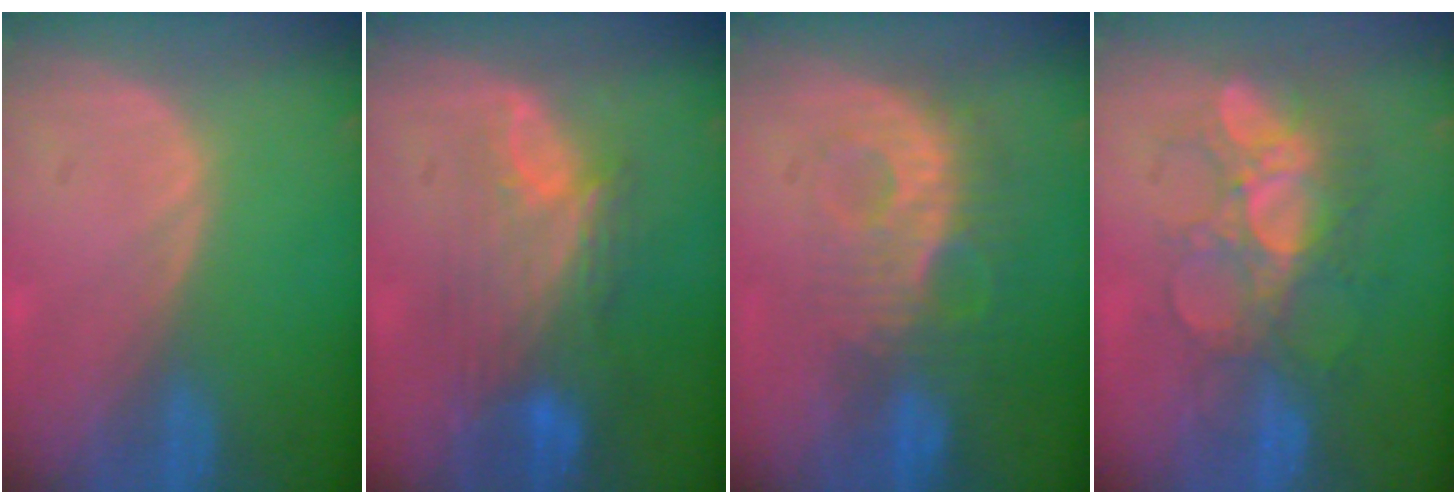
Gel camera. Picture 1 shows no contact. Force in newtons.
{"total": 9.2, "press": 8.0, "slide": 4.5}
{"total": 9.3, "press": 8.3, "slide": 4.2}
{"total": 9.2, "press": 8.6, "slide": 3.4}